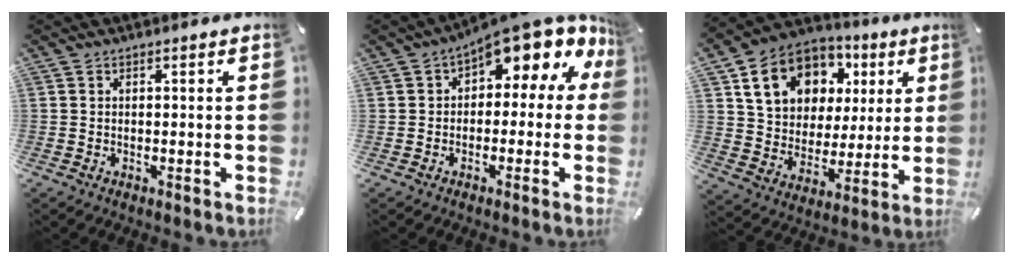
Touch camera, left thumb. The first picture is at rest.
{"total": 9.0, "force": [6.5, 3.4, 5.2], "torque": [-0.081, -0.060, 0.112]}
{"total": 14.4, "force": [5.8, 12.1, 5.4], "torque": [-0.100, -0.013, 0.114]}